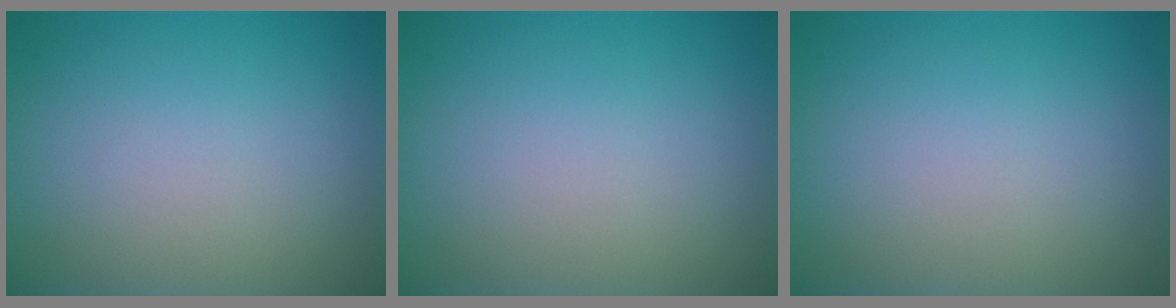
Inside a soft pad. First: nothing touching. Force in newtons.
{"total": 0.0}
{"total": 0.0}